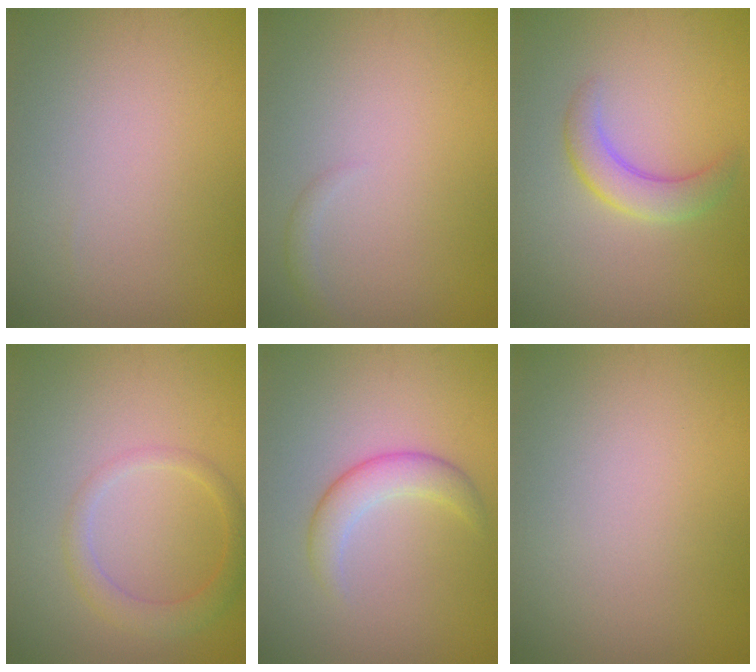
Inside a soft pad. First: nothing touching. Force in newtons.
{"total": 0.8, "press": 0.8, "slide": 0.0}
{"total": 2.9, "press": 2.9, "slide": 0.2}
{"total": 2.3, "press": 2.3, "slide": 0.1}
{"total": 2.8, "press": 2.8, "slide": 0.1}
{"total": 0.0}